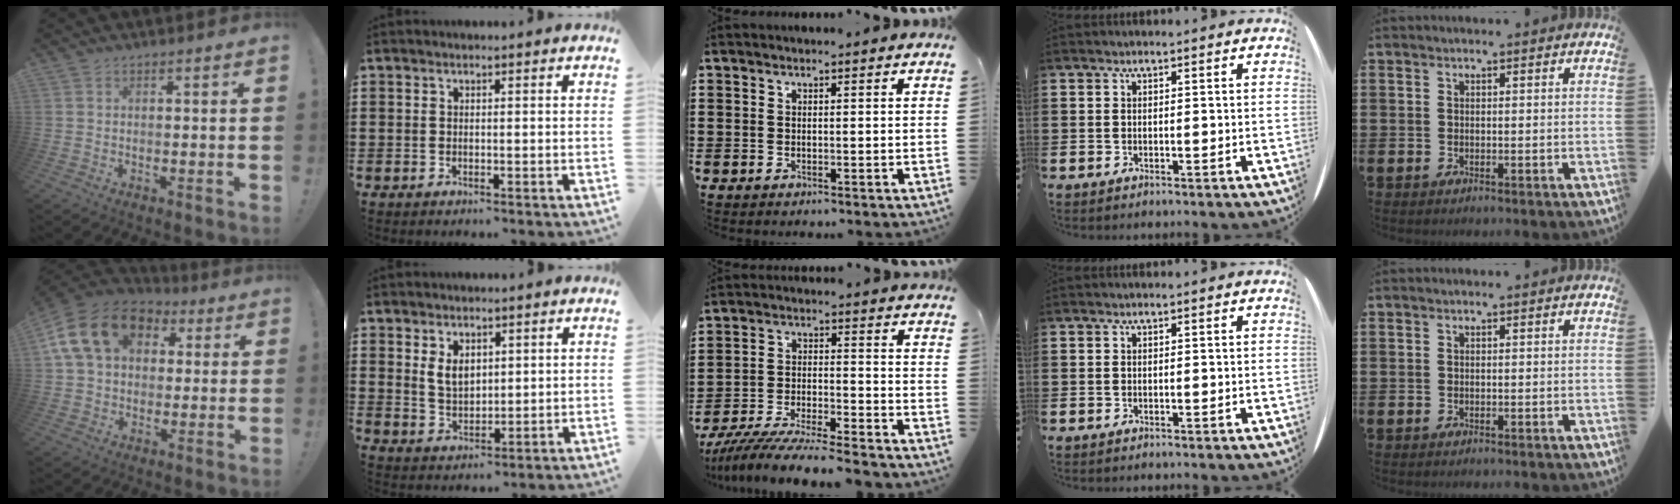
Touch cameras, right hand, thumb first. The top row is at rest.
{"thumb": {"total": 17.3, "force": [5.6, 12.4, 10.7], "torque": [-0.179, 0.003, 0.106]}, "index": {"total": 4.1, "force": [1.8, 2.6, 2.5], "torque": [-0.050, 0.005, 0.031]}, "middle": {"total": 7.9, "force": [-7.6, 0.1, 2.2], "torque": [-0.043, 0.002, -0.149]}}